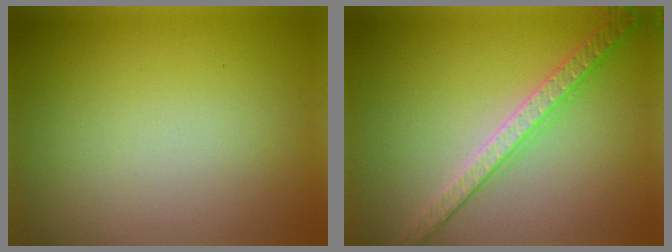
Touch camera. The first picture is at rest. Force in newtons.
{"total": 3.6, "press": 3.3, "slide": 1.4}